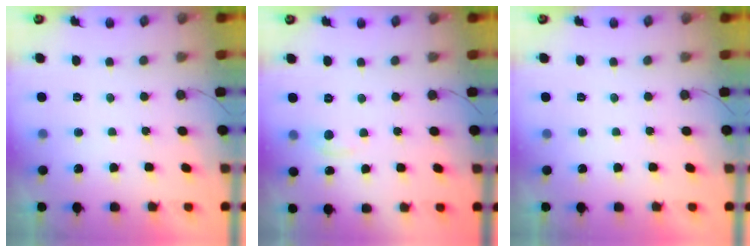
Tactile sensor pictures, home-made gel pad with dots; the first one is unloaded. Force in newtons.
{"total": 2.8, "press": 2.8, "slide": 0.4}
{"total": 0.0}